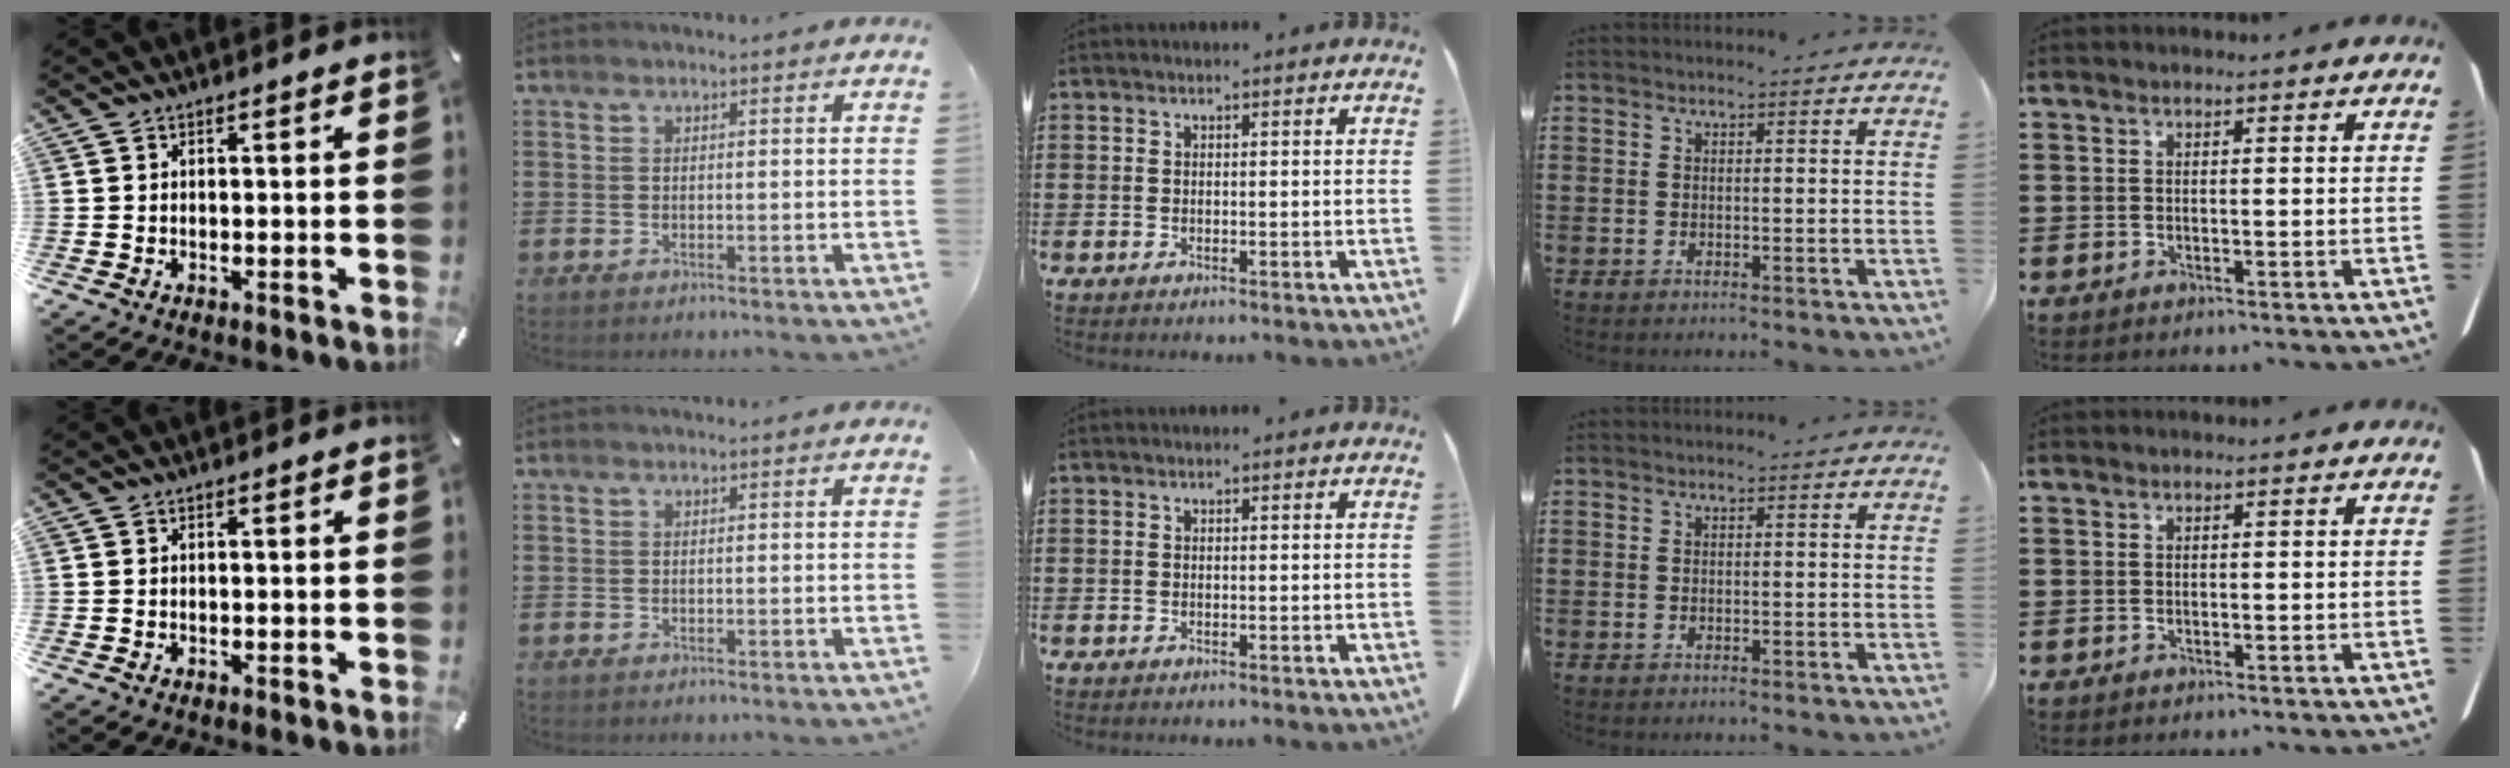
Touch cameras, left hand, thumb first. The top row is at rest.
{}